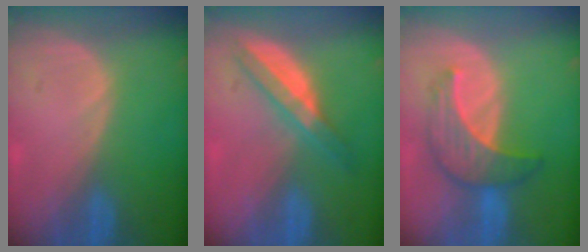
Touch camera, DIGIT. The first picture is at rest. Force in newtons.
{"total": 6.2, "press": 5.4, "slide": 3.1}
{"total": 6.9, "press": 6.8, "slide": 1.0}